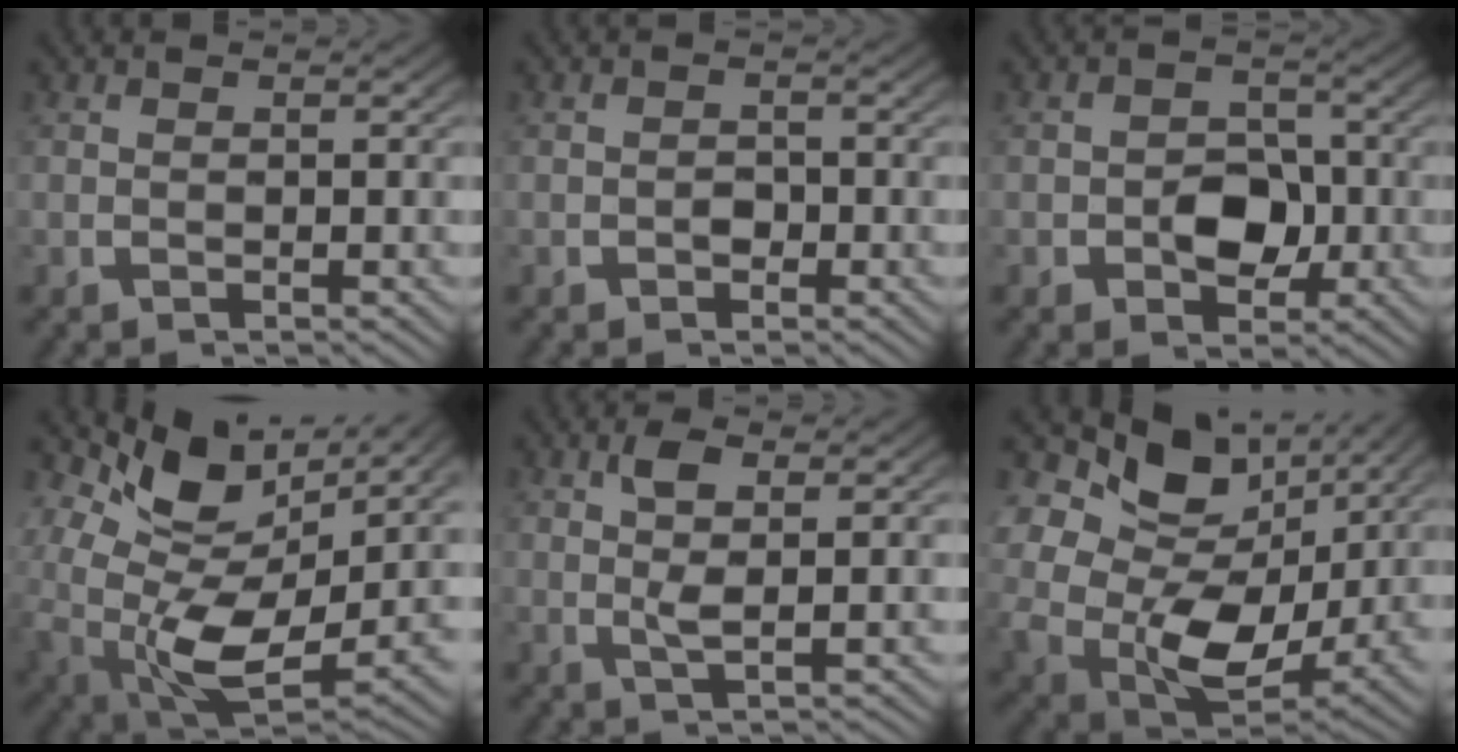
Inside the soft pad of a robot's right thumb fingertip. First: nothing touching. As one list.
[{"total": 1.1, "force": [-0.6, 0.8, 0.4], "torque": [-0.007, -0.008, -0.010]}, {"total": 4.6, "force": [-0.9, 3.4, 2.9], "torque": [-0.041, -0.019, -0.009]}, {"total": 18.4, "force": [-1.1, 12.3, 13.6], "torque": [-0.294, -0.089, 0.029]}, {"total": 2.8, "force": [1.1, 0.7, 2.5], "torque": [-0.050, -0.005, 0.025]}, {"total": 16.5, "force": [2.1, 11.0, 12.2], "torque": [-0.255, -0.051, 0.060]}]